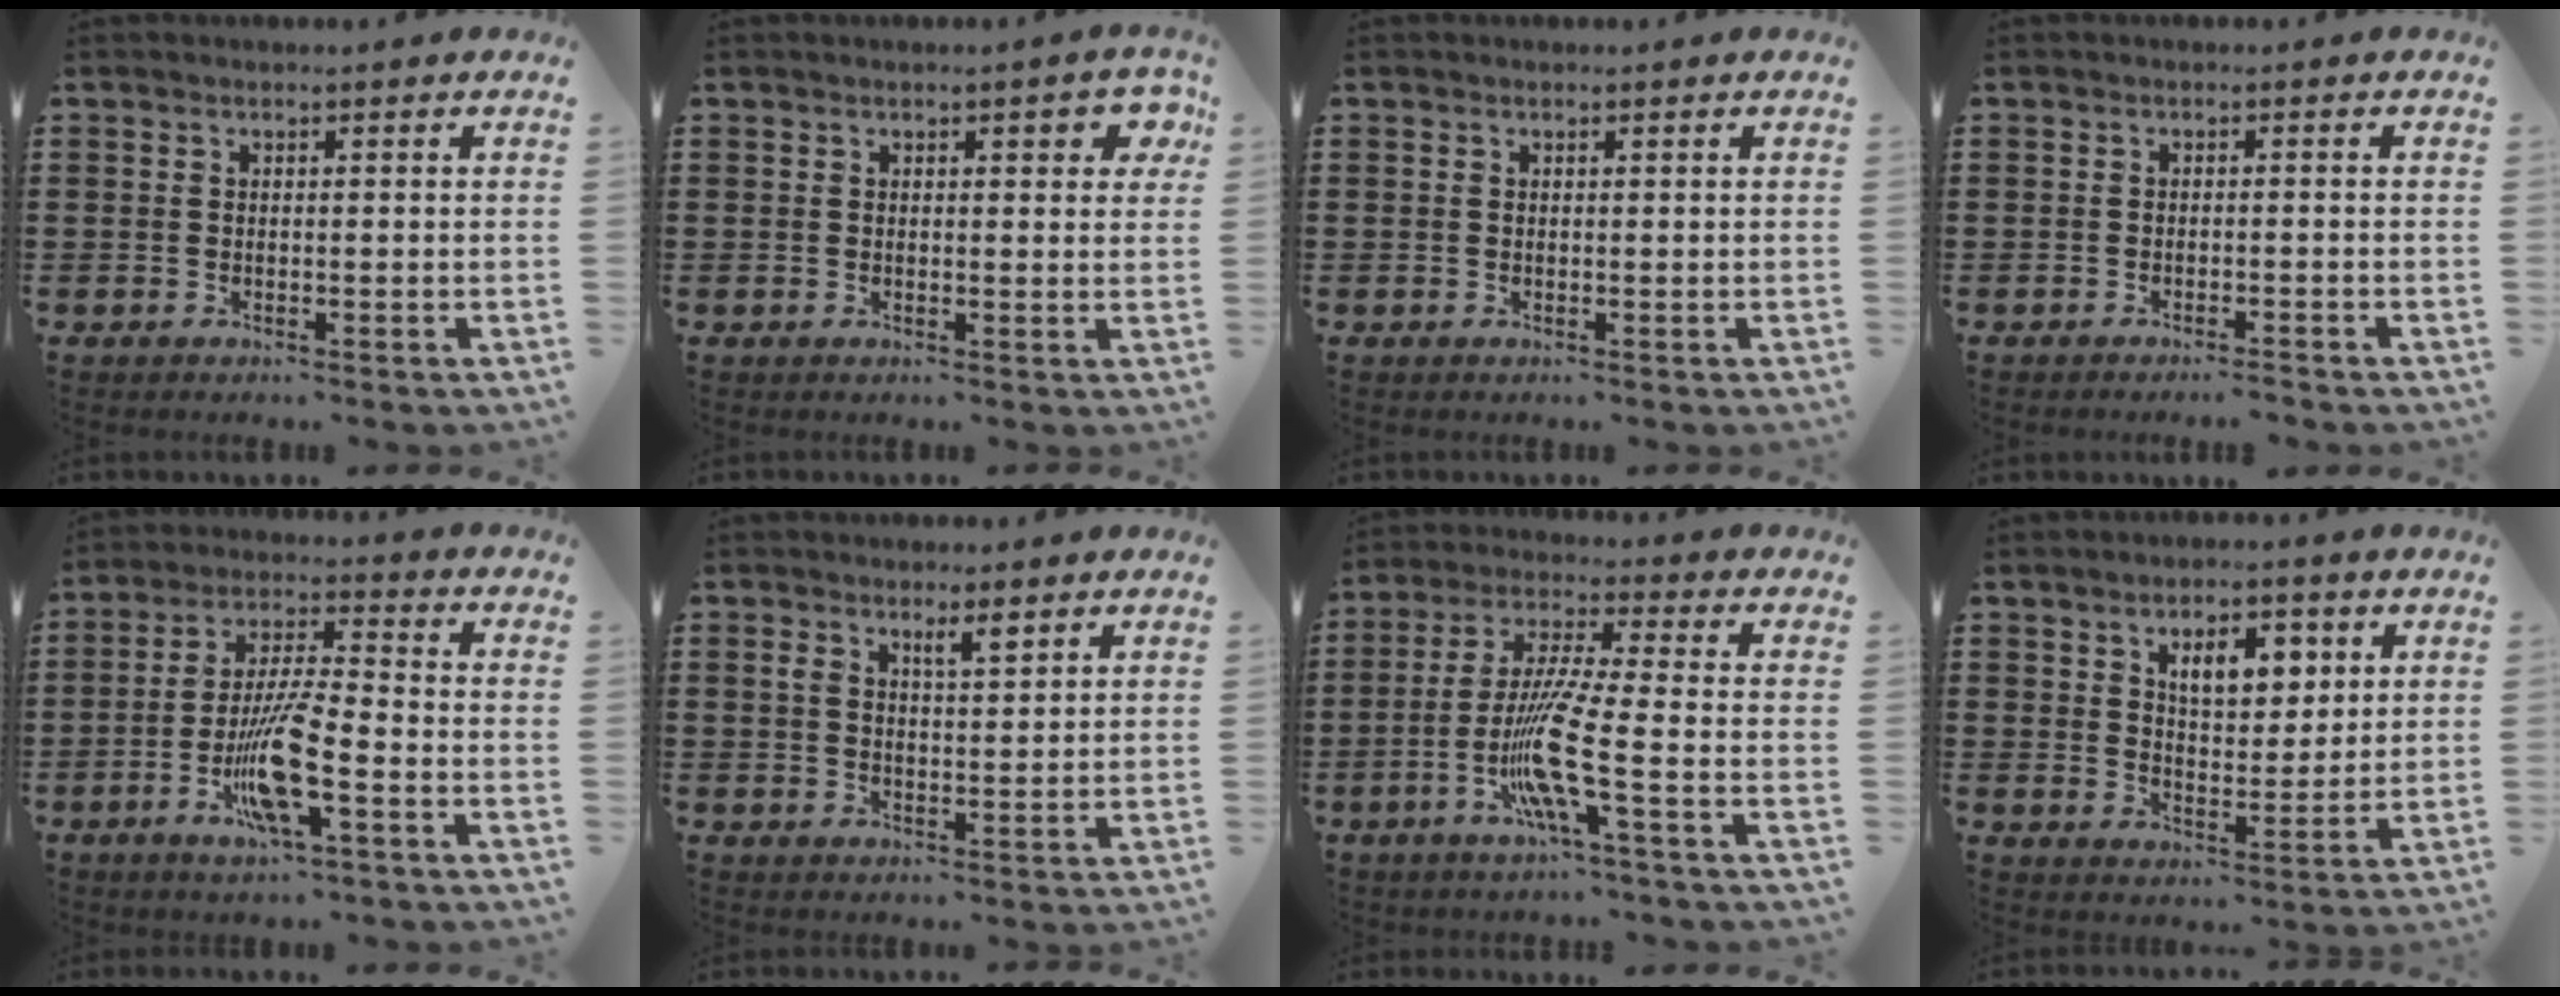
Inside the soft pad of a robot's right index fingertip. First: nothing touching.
{"total": 3.0, "force": [1.4, 1.0, 2.5], "torque": [-0.029, 0.000, 0.016]}
{"total": 0.0}
{"total": 1.3, "force": [-1.2, -0.1, 0.5], "torque": [-0.010, 0.001, -0.024]}
{"total": 9.8, "force": [-3.8, 1.8, 8.9], "torque": [-0.182, -0.011, -0.071]}
{"total": 3.2, "force": [2.1, 0.9, 2.3], "torque": [-0.040, 0.001, 0.034]}
{"total": 10.7, "force": [-3.6, 0.5, 10.1], "torque": [-0.224, -0.023, -0.079]}
{"total": 6.3, "force": [2.9, 3.2, 4.6], "torque": [-0.076, 0.002, 0.045]}